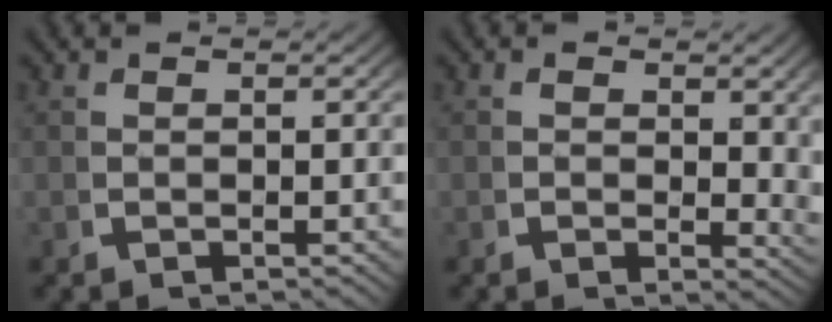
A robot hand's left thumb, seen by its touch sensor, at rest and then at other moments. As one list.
[{"total": 2.6, "force": [0.9, 1.6, 1.8], "torque": [-0.010, -0.009, 0.009]}]